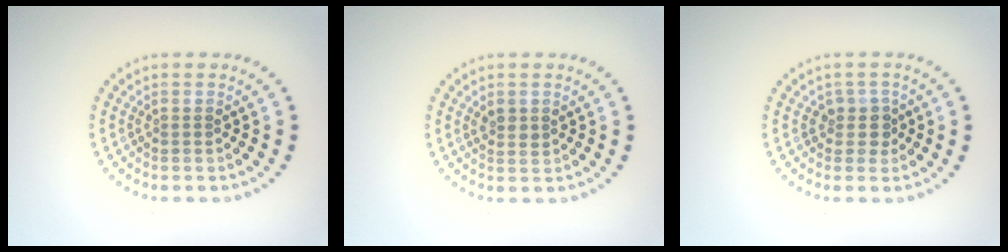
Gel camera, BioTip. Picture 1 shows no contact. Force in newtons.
{"total": 1.1, "press": 1.1, "slide": 0.3}
{"total": 1.8, "press": 1.5, "slide": 1.1}